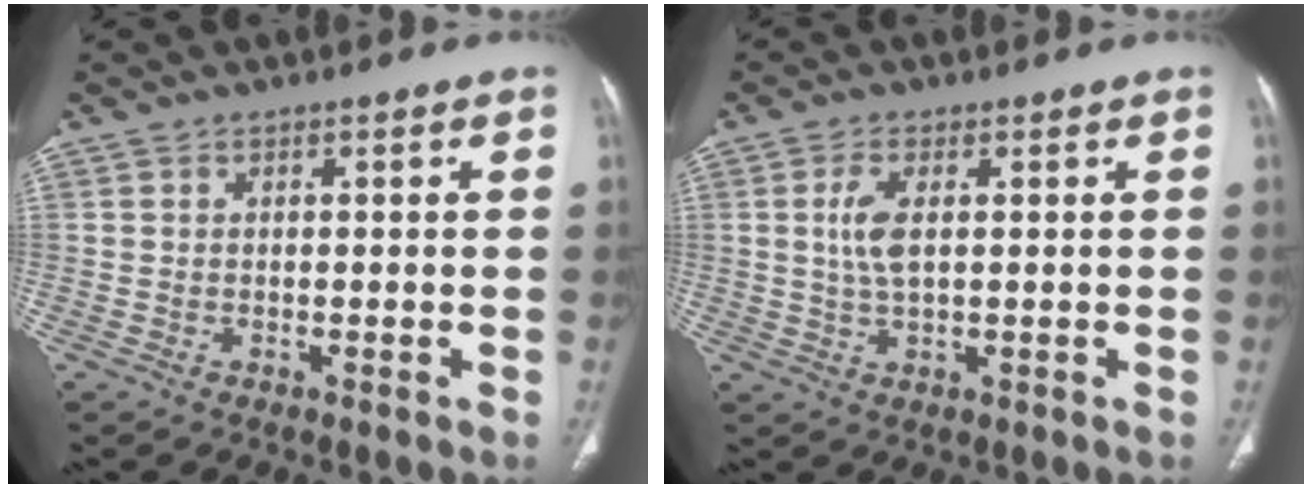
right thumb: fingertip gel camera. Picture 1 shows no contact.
{"total": 4.9, "force": [0.9, 2.1, 4.3], "torque": [-0.100, -0.002, 0.019]}